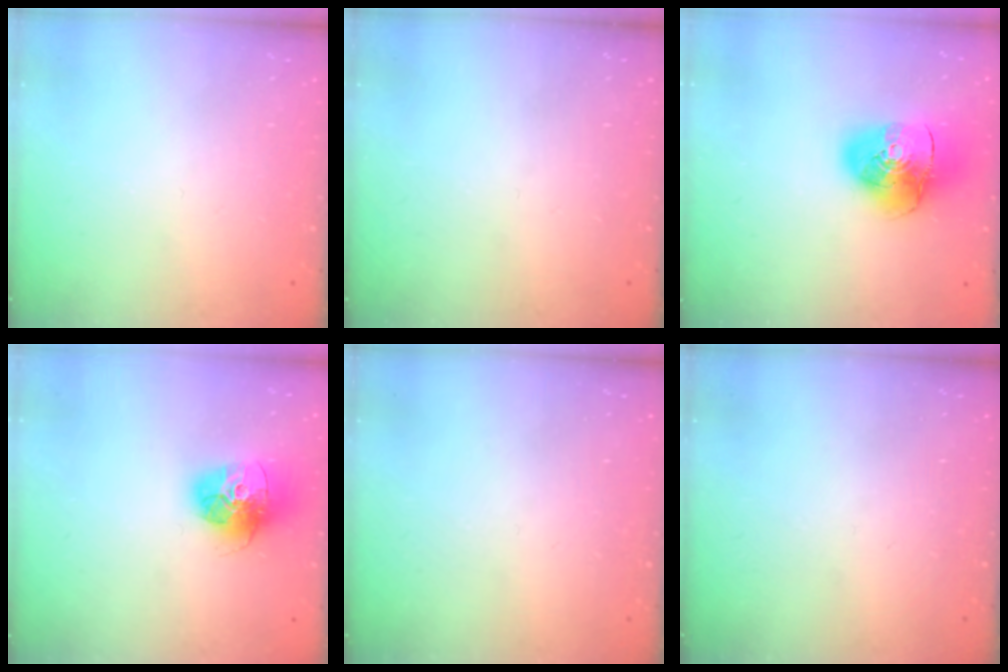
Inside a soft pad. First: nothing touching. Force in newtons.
{"total": 0.0}
{"total": 12.3, "press": 12.2, "slide": 1.9}
{"total": 15.6, "press": 15.5, "slide": 1.4}
{"total": 0.0}
{"total": 0.0}